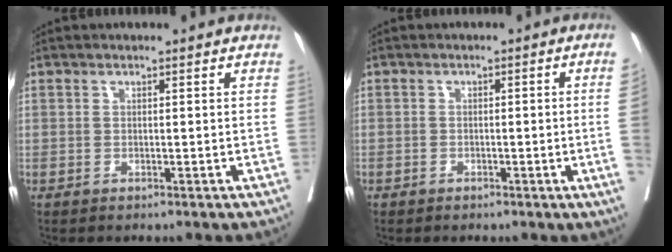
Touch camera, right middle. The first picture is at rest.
{"total": 2.7, "force": [-0.1, -0.2, 2.7], "torque": [-0.033, 0.006, -0.002]}